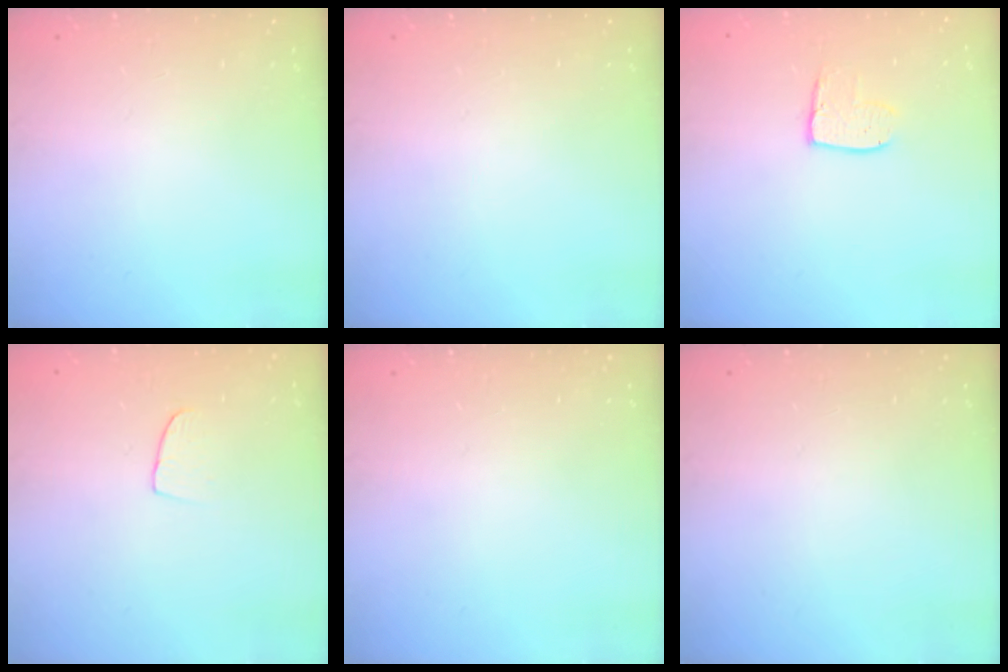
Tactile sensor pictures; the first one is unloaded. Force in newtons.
{"total": 0.0}
{"total": 8.4, "press": 8.4, "slide": 0.3}
{"total": 5.9, "press": 5.9, "slide": 0.4}
{"total": 0.0}
{"total": 0.0}